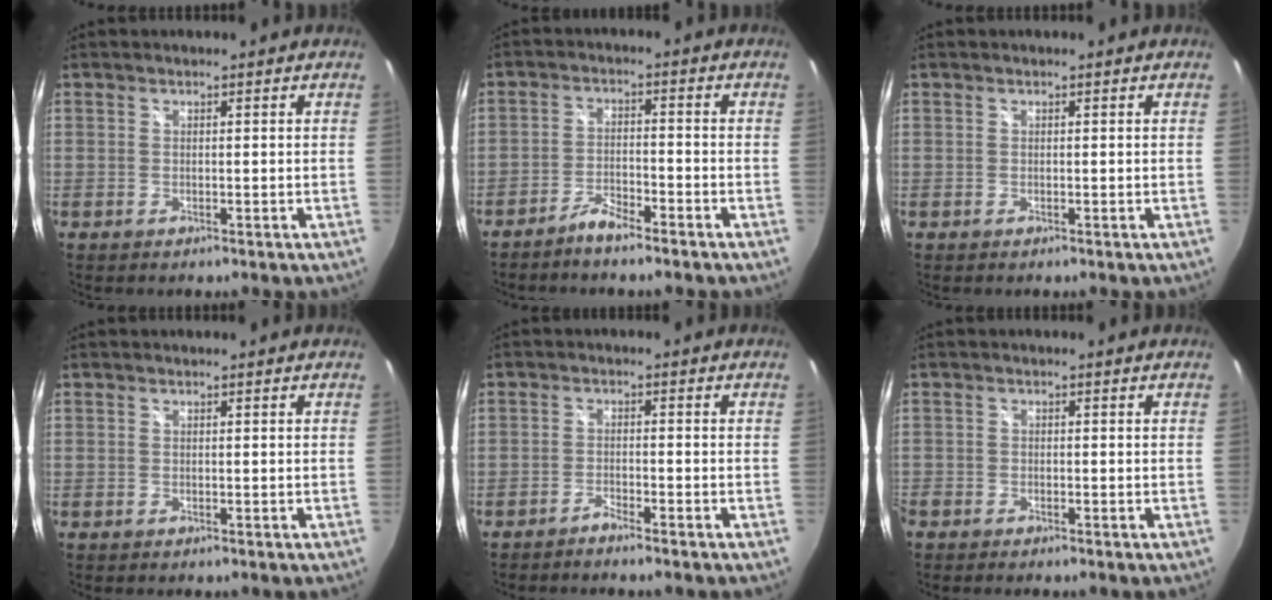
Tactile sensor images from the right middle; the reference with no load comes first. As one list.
[{"total": 4.4, "force": [-3.8, 0.6, 2.2], "torque": [-0.065, 0.003, -0.071]}, {"total": 0.0}, {"total": 0.0}, {"total": 2.2, "force": [-2.1, -0.1, 0.8], "torque": [-0.032, -0.001, -0.039]}, {"total": 1.7, "force": [-1.5, 0.7, 0.3], "torque": [-0.013, -0.007, -0.031]}]